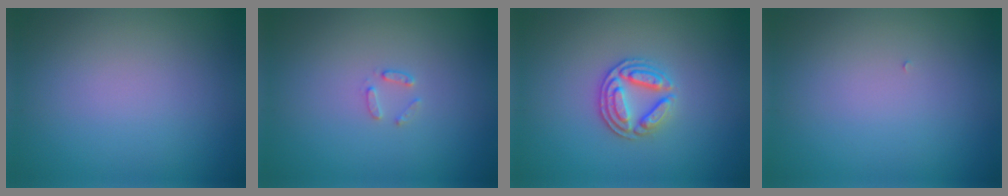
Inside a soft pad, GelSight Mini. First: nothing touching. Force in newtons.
{"total": 1.0, "press": 1.0, "slide": 0.2}
{"total": 3.3, "press": 2.9, "slide": 1.6}
{"total": 0.0}